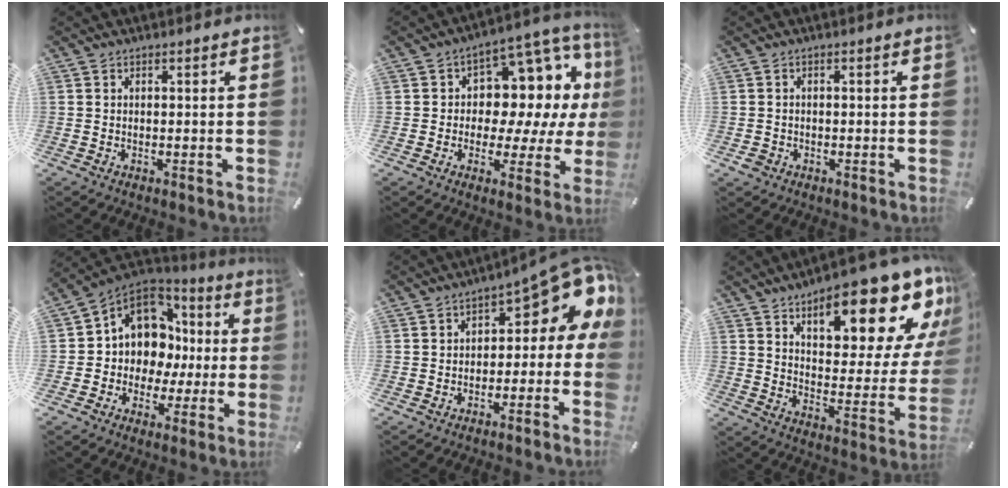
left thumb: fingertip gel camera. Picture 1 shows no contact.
{"total": 11.2, "force": [2.8, 8.6, 6.6], "torque": [-0.069, -0.046, 0.053]}
{"total": 1.8, "force": [-0.8, 1.4, 0.7], "torque": [-0.013, 0.004, -0.016]}
{"total": 11.3, "force": [1.6, 10.4, 3.9], "torque": [-0.091, -0.017, 0.041]}
{"total": 10.5, "force": [4.3, 5.1, 8.2], "torque": [-0.100, -0.038, 0.067]}
{"total": 20.8, "force": [13.3, 8.2, 13.7], "torque": [-0.172, -0.097, 0.215]}